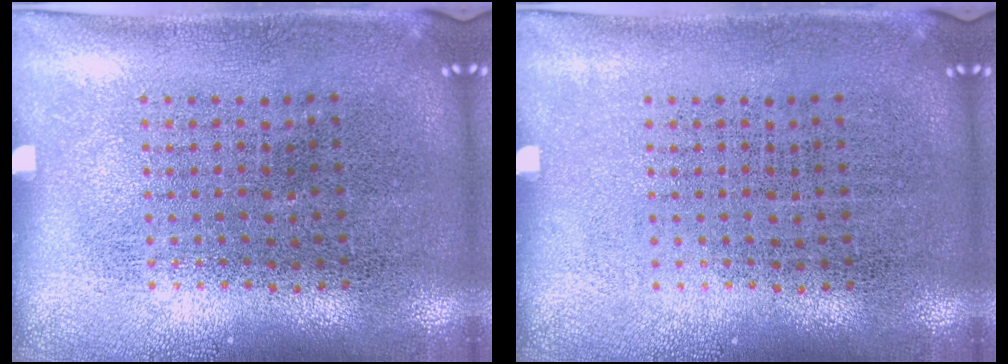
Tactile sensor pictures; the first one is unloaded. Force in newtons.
{"total": 0.0}